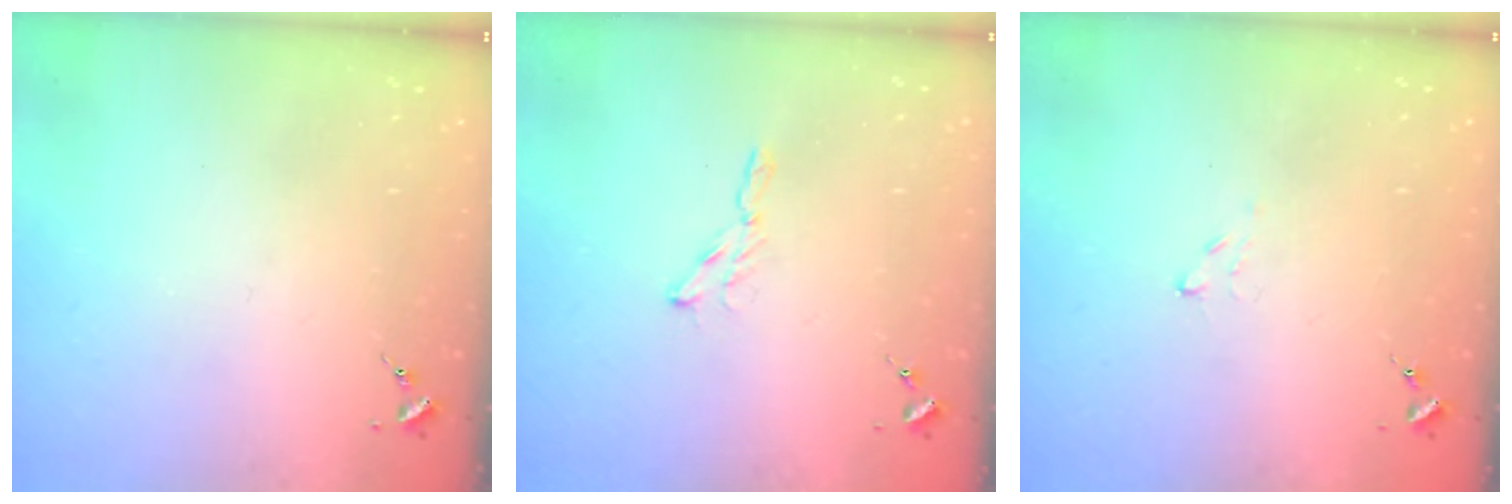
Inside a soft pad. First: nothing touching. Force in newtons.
{"total": 3.1, "press": 3.1, "slide": 0.3}
{"total": 4.7, "press": 4.6, "slide": 0.7}